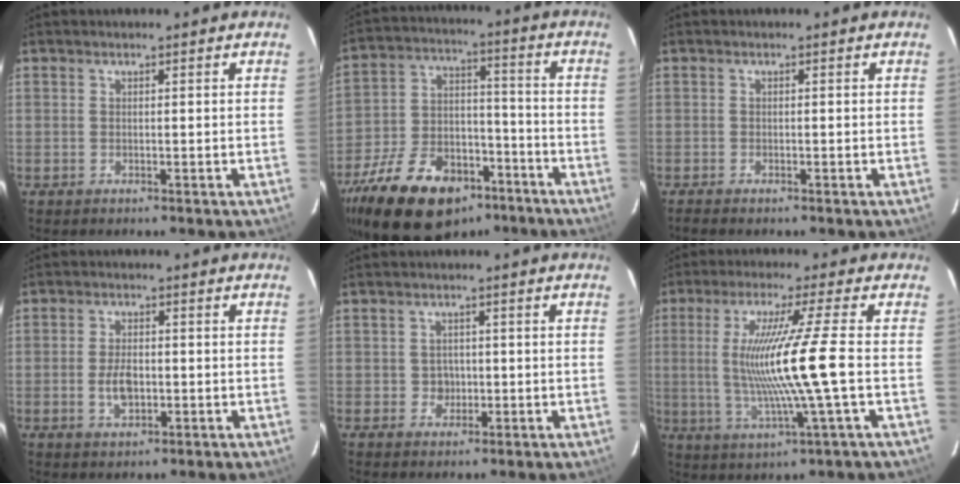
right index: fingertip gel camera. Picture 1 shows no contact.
{"total": 24.7, "force": [-15.8, 13.5, 13.3], "torque": [-0.282, 0.006, -0.246]}
{"total": 1.5, "force": [-1.3, 0.3, 0.7], "torque": [-0.018, -0.006, -0.023]}
{"total": 4.9, "force": [-1.0, 2.8, 3.8], "torque": [-0.077, -0.001, -0.015]}
{"total": 2.7, "force": [-0.4, 2.6, 0.6], "torque": [-0.011, 0.007, -0.001]}
{"total": 13.7, "force": [-0.5, -1.7, 13.5], "torque": [-0.244, -0.017, 0.001]}